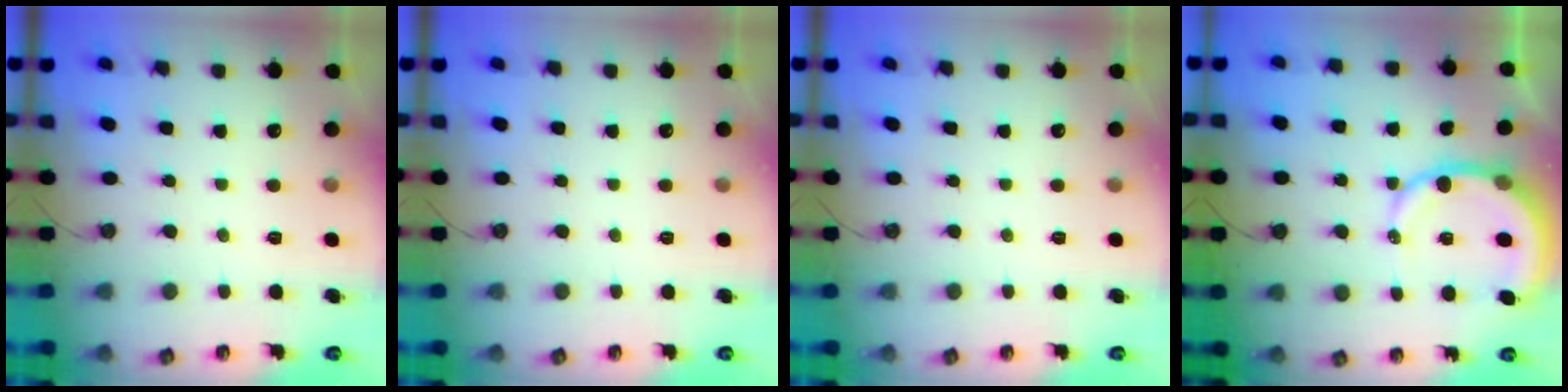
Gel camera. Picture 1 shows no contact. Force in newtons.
{"total": 0.0}
{"total": 0.0}
{"total": 11.0, "press": 10.9, "slide": 1.4}